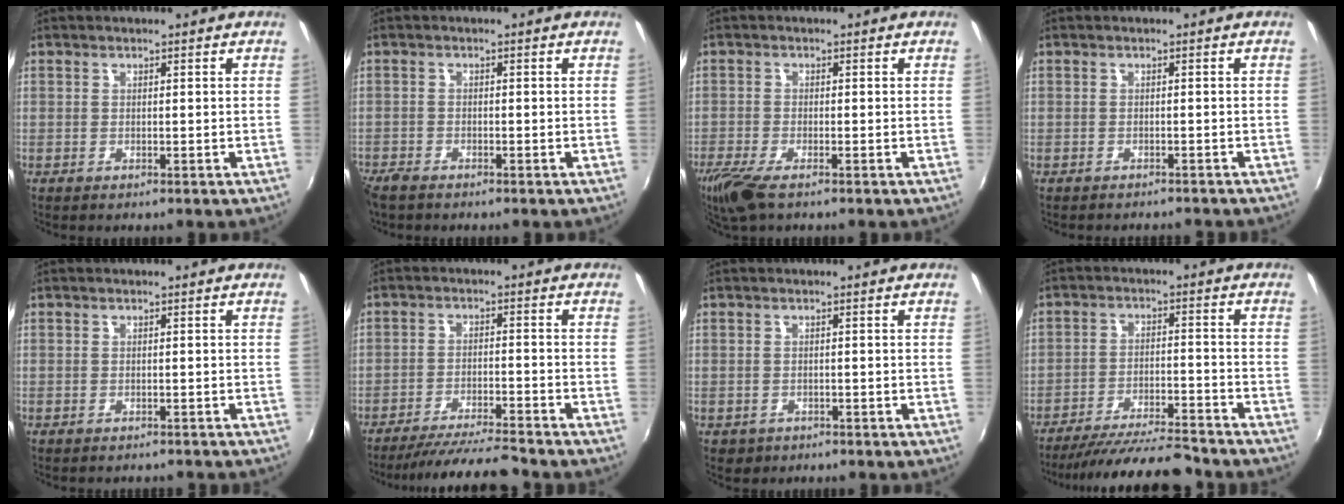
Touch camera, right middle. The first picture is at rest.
{"total": 3.5, "force": [-3.1, 1.1, 1.3], "torque": [-0.037, -0.016, -0.062]}
{"total": 5.9, "force": [-4.1, 1.3, 4.0], "torque": [-0.099, -0.023, -0.082]}
{"total": 3.6, "force": [-3.3, 0.9, 1.1], "torque": [-0.026, -0.012, -0.047]}
{"total": 2.3, "force": [-2.0, 0.8, 0.6], "torque": [-0.013, -0.010, -0.025]}
{"total": 9.9, "force": [-9.2, 0.2, 3.5], "torque": [-0.082, 0.002, -0.151]}
{"total": 2.3, "force": [-1.1, 1.9, 0.7], "torque": [-0.019, -0.004, -0.014]}
{"total": 13.7, "force": [-12.7, 1.5, 5.1], "torque": [-0.112, -0.006, -0.198]}